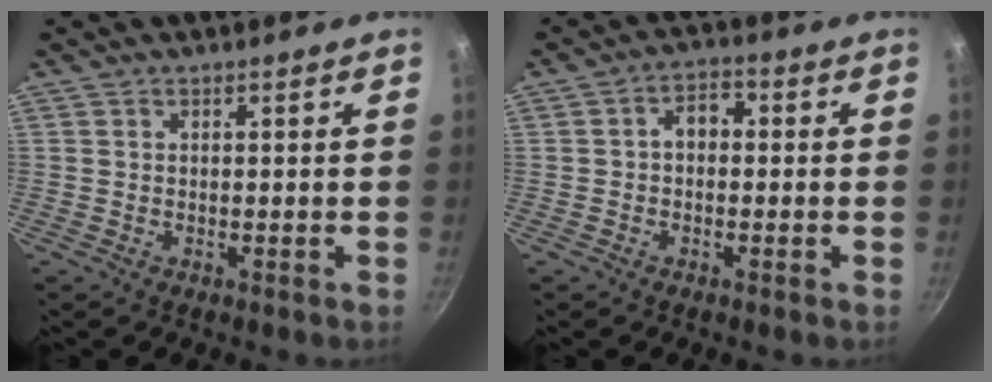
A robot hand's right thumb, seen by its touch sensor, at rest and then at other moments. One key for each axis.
{"total": 4.1, "fx": -0.1, "fy": 3.0, "fz": 2.8, "tx": -0.025, "ty": 0.015, "tz": -0.011}